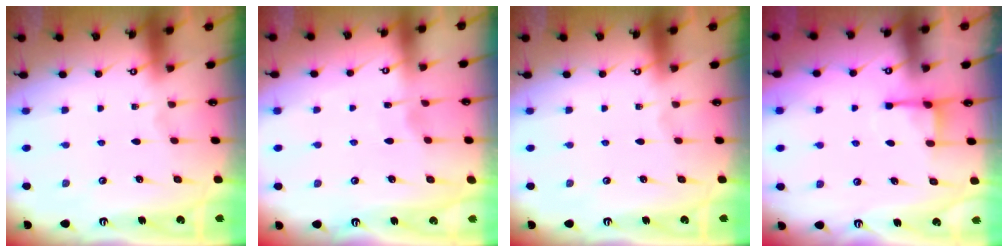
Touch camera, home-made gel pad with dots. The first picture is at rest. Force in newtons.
{"total": 2.0, "press": 2.0, "slide": 0.3}
{"total": 0.0}
{"total": 3.6, "press": 3.6, "slide": 0.4}